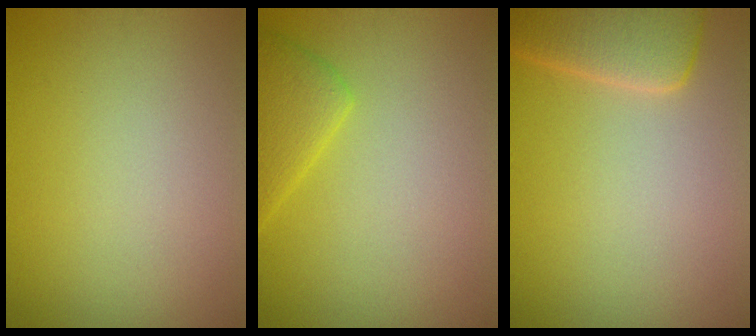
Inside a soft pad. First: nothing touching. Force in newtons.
{"total": 2.9, "press": 2.9, "slide": 0.2}
{"total": 4.8, "press": 4.8, "slide": 0.5}